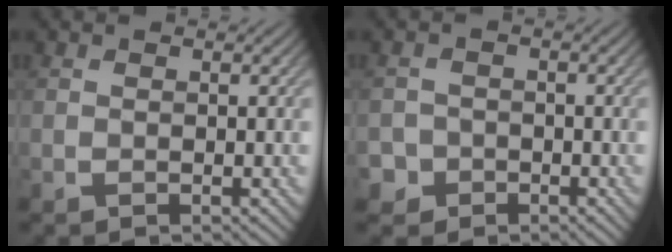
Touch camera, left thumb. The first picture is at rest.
{"total": 2.8, "force": [-1.5, 2.4, 0.2], "torque": [0.001, 0.001, -0.033]}